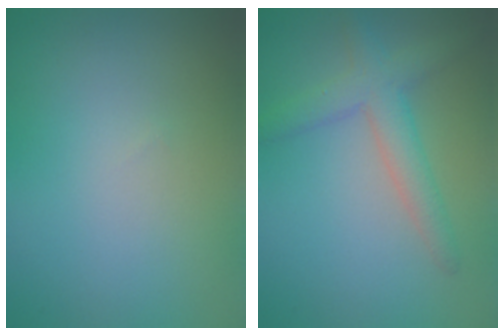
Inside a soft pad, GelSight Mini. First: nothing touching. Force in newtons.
{"total": 3.5, "press": 3.5, "slide": 0.2}